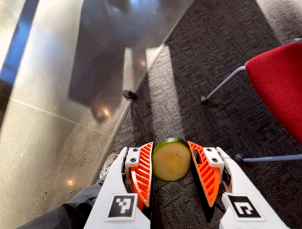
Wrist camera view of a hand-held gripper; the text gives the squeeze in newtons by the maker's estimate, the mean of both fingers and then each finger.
{"total": 10.6, "left": 10.7, "right": 10.5}